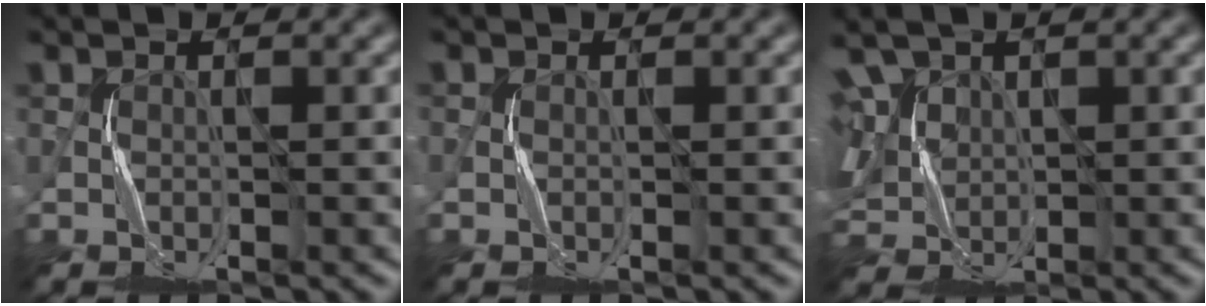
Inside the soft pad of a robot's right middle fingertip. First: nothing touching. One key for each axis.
{"total": 0.0}
{"total": 7.5, "fx": 2.2, "fy": 5.3, "fz": 4.8, "tx": -0.138, "ty": 0.027, "tz": 0.045}